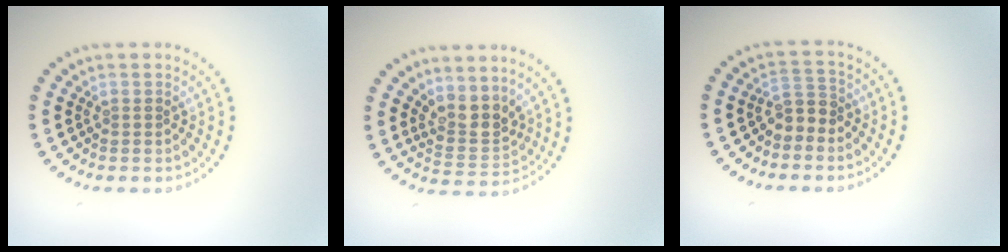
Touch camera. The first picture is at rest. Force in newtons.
{"total": 3.1, "press": 2.5, "slide": 1.9}
{"total": 2.1, "press": 1.9, "slide": 0.8}